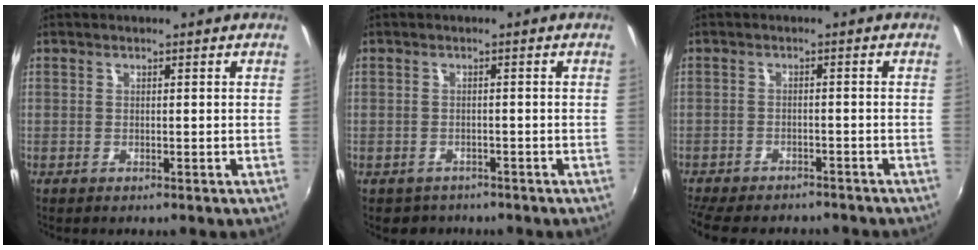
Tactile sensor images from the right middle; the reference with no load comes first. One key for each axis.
{"total": 2.7, "fx": -1.9, "fy": 1.9, "fz": 0.2, "tx": -0.013, "ty": -0.005, "tz": -0.027}
{"total": 11.7, "fx": -10.1, "fy": 3.8, "fz": 4.6, "tx": -0.115, "ty": -0.027, "tz": -0.151}